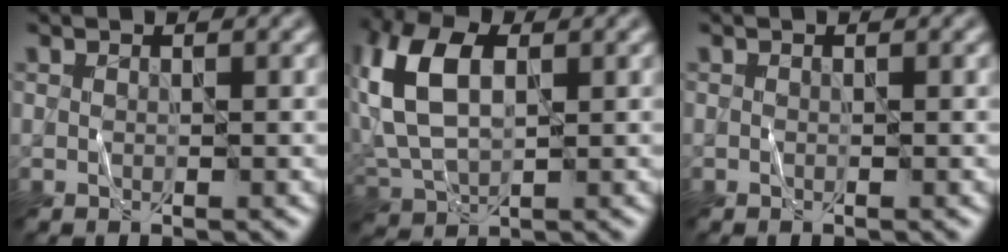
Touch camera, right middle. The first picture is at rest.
{"total": 8.2, "force": [1.8, 4.9, 6.3], "torque": [-0.160, 0.015, 0.031]}
{"total": 0.0}